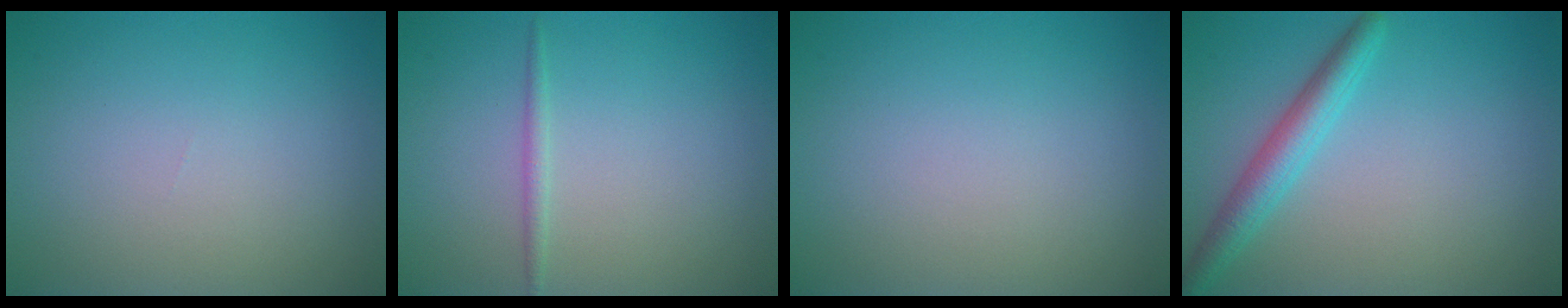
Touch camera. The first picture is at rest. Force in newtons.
{"total": 0.9, "press": 0.9, "slide": 0.1}
{"total": 0.0}
{"total": 3.4, "press": 3.4, "slide": 0.1}